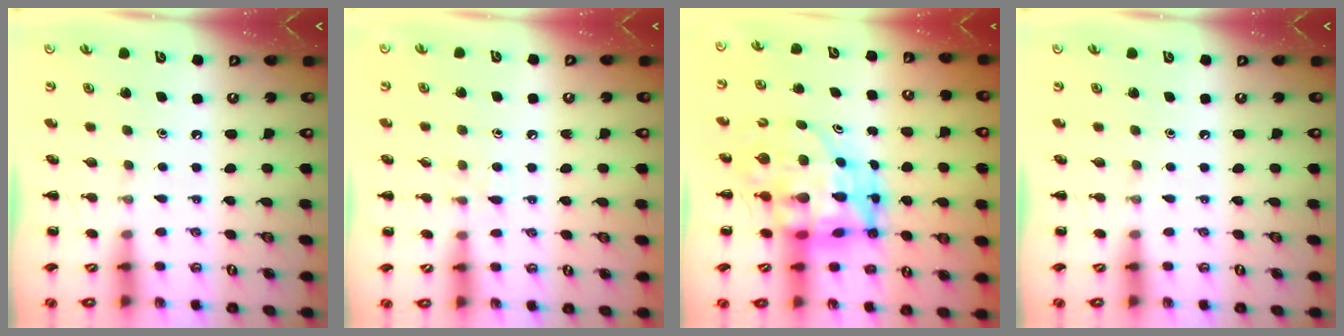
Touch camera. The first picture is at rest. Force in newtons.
{"total": 4.8, "press": 4.4, "slide": 2.0}
{"total": 12.5, "press": 12.0, "slide": 3.4}
{"total": 0.0}